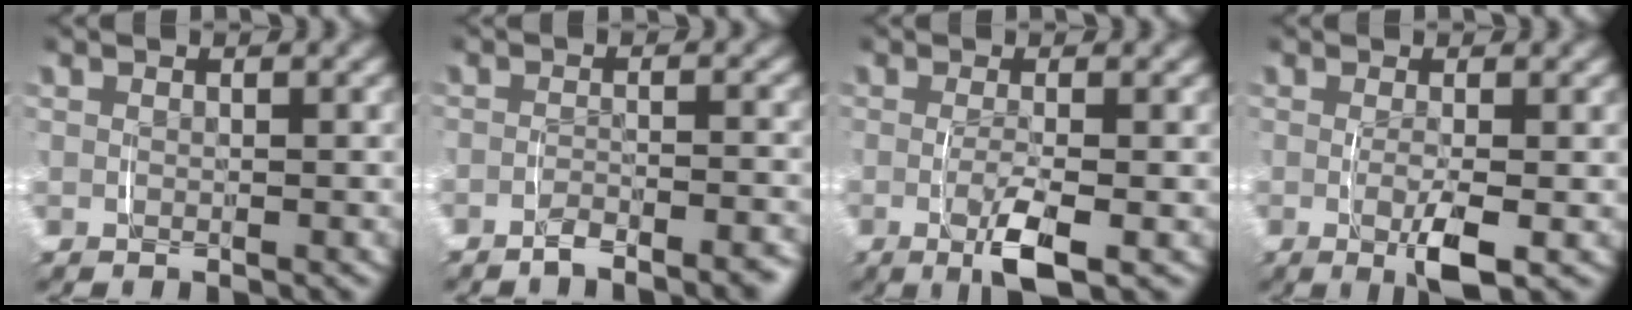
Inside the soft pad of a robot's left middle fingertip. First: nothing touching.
{"total": 2.8, "force": [-2.5, 0.4, 1.3], "torque": [-0.017, 0.006, -0.048]}
{"total": 3.7, "force": [-1.1, 0.6, 3.5], "torque": [-0.061, -0.013, -0.015]}
{"total": 3.5, "force": [-0.7, 0.6, 3.4], "torque": [-0.051, -0.011, -0.010]}